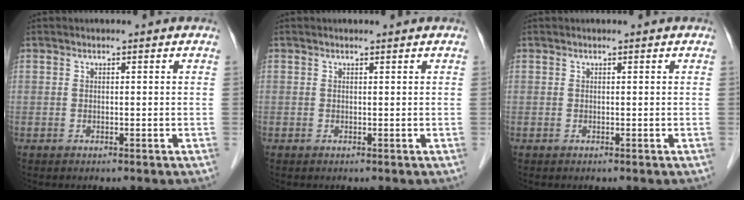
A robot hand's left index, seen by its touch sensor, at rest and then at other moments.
{"total": 0.0}
{"total": 0.0}